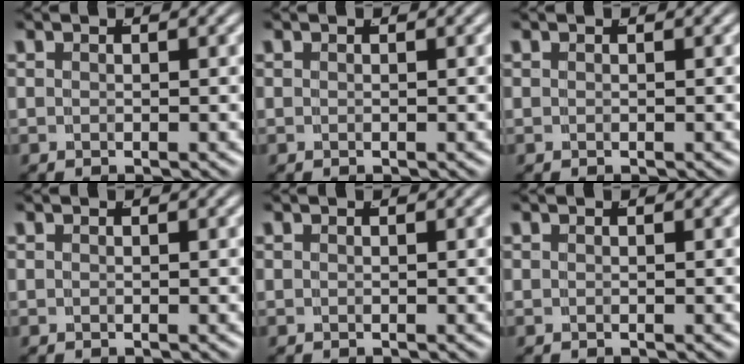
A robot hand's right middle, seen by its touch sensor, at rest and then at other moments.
{"total": 0.0}
{"total": 0.0}
{"total": 0.0}
{"total": 0.0}
{"total": 0.0}